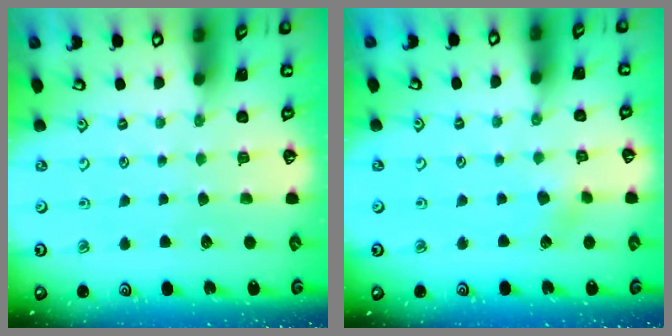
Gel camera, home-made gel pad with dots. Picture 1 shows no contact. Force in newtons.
{"total": 2.5, "press": 2.5, "slide": 0.3}